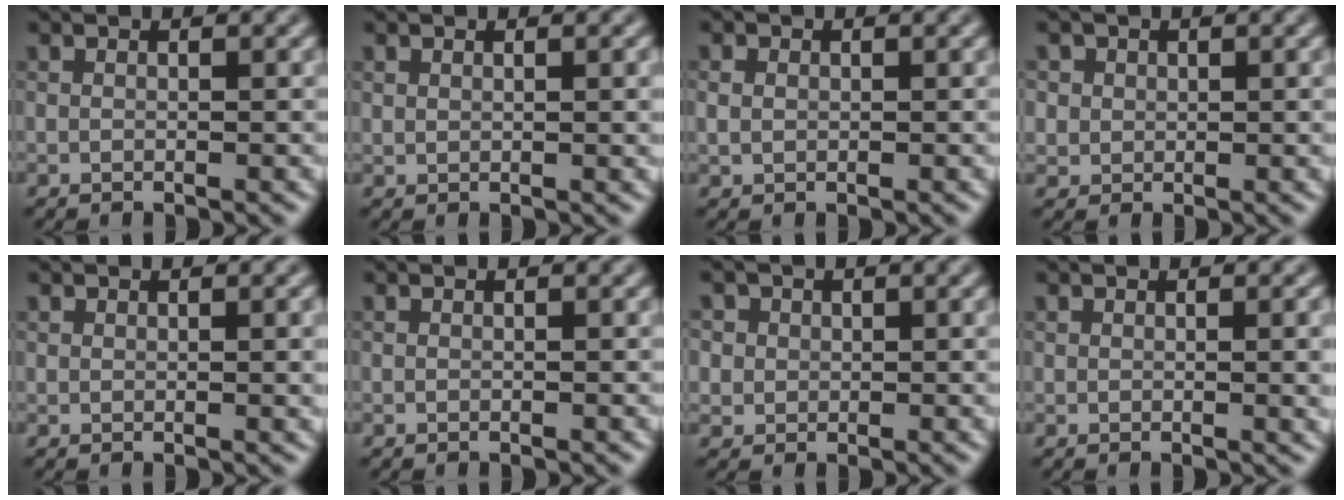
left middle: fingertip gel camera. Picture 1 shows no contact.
{"total": 1.1, "force": [0.4, 0.4, 1.0], "torque": [-0.010, 0.001, 0.016]}
{"total": 0.6, "force": [-0.1, 0.6, 0.2], "torque": [-0.018, 0.002, 0.013]}
{"total": 1.0, "force": [0.3, 0.9, -0.4], "torque": [-0.008, -0.002, 0.026]}
{"total": 1.6, "force": [0.6, 0.6, 1.3], "torque": [-0.012, 0.001, 0.019]}
{"total": 0.0}
{"total": 1.4, "force": [0.6, 1.3, -0.1], "torque": [-0.017, 0.004, 0.028]}
{"total": 2.3, "force": [0.4, 0.9, 2.1], "torque": [-0.016, 0.004, 0.017]}